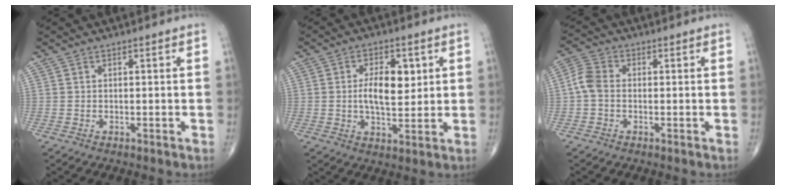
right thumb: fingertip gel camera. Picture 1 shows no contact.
{"total": 8.4, "force": [1.4, 4.3, 7.1], "torque": [-0.100, -0.009, 0.025]}
{"total": 4.5, "force": [-0.4, 3.2, 3.2], "torque": [-0.067, 0.013, -0.019]}